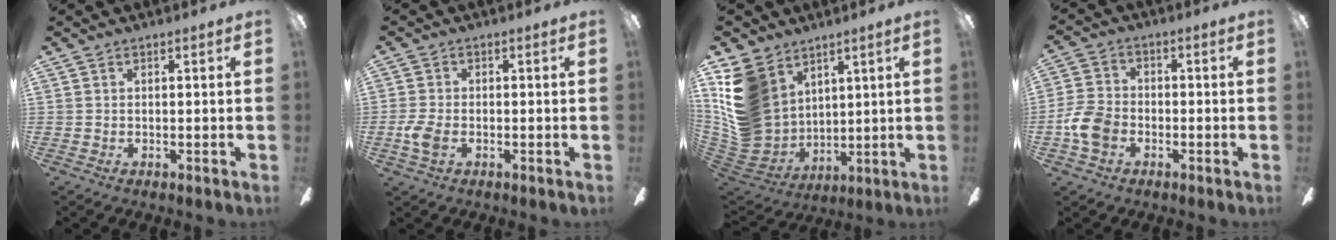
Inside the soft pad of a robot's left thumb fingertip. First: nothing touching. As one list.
[{"total": 4.6, "force": [-1.6, 2.5, 3.5], "torque": [-0.081, -0.002, -0.031]}, {"total": 16.6, "force": [7.2, 12.6, 8.2], "torque": [-0.212, -0.040, 0.143]}, {"total": 8.1, "force": [-3.0, 5.8, 4.8], "torque": [-0.111, 0.017, -0.055]}]